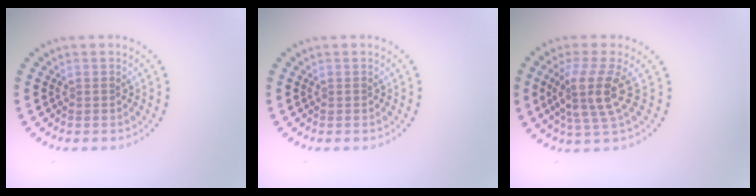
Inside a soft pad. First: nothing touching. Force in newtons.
{"total": 0.0}
{"total": 4.1, "press": 3.2, "slide": 2.6}